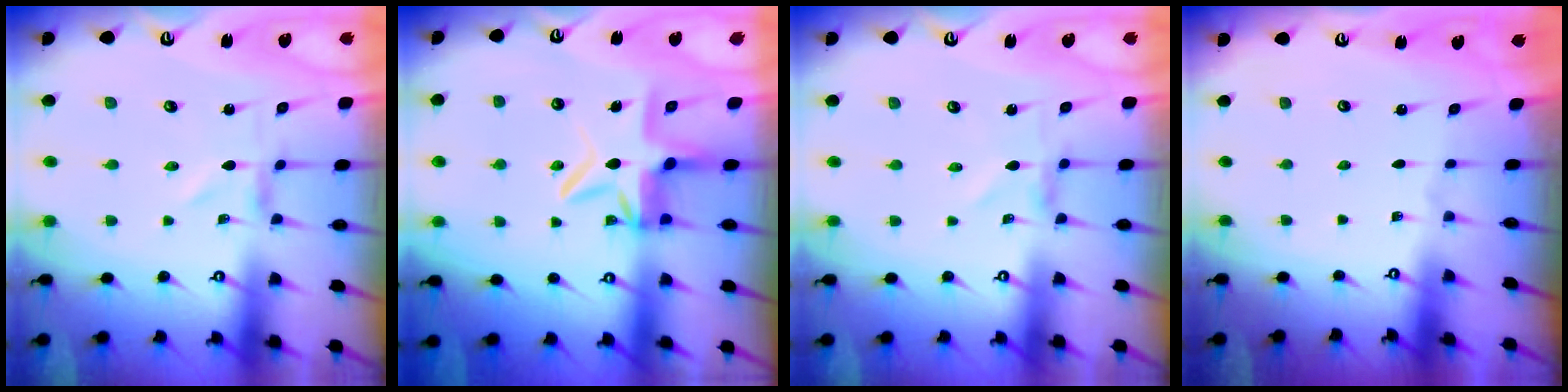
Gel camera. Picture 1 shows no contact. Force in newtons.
{"total": 9.0, "press": 8.7, "slide": 2.5}
{"total": 1.0, "press": 1.0, "slide": 0.2}
{"total": 0.0}